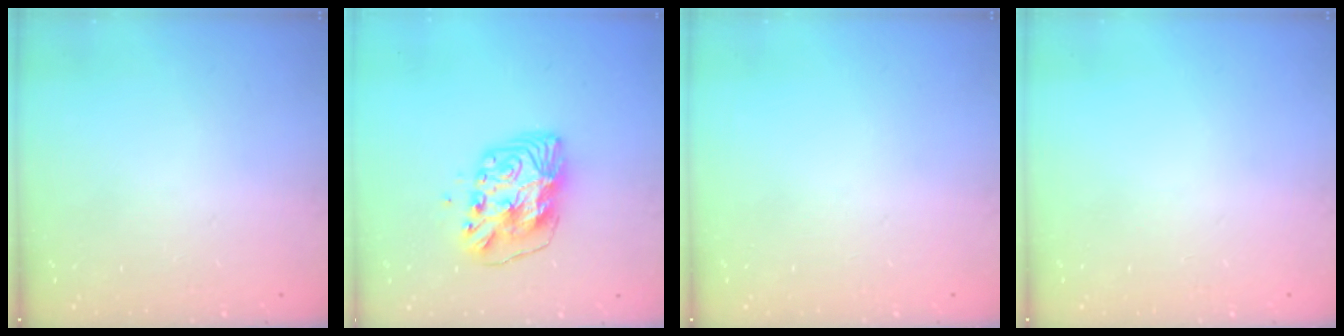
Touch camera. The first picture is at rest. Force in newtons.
{"total": 10.1, "press": 10.0, "slide": 1.2}
{"total": 0.0}
{"total": 0.0}